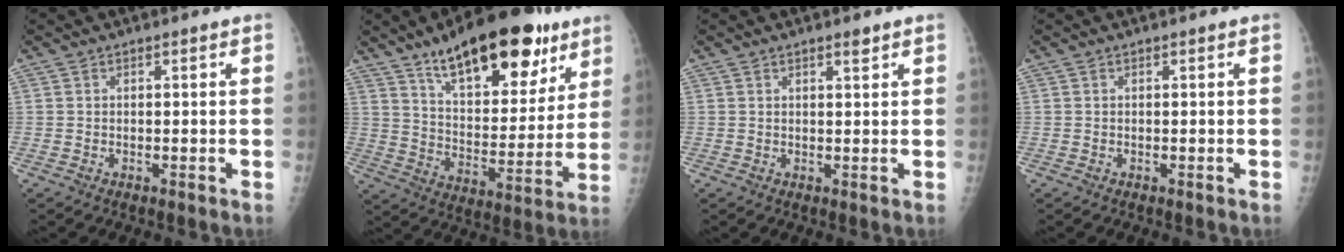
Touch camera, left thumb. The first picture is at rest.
{"total": 24.4, "force": [15.1, 10.1, 16.3], "torque": [-0.204, -0.051, 0.238]}
{"total": 1.7, "force": [1.2, 0.4, 1.2], "torque": [-0.014, -0.007, 0.019]}
{"total": 0.0}